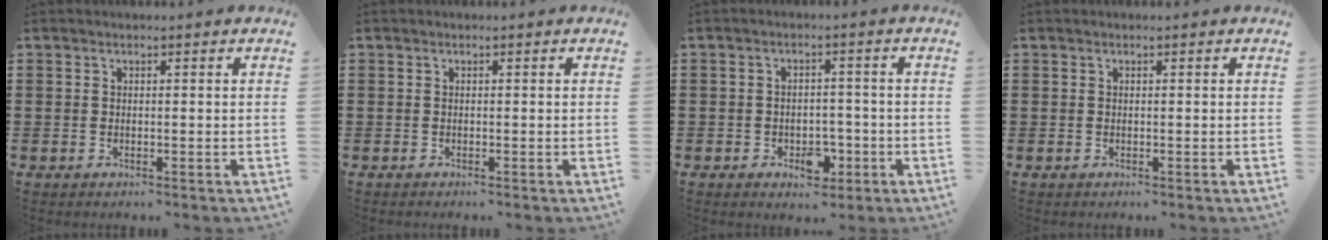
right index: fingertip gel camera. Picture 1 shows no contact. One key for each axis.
{"total": 0.0}
{"total": 4.2, "fx": -1.9, "fy": 2.8, "fz": 2.5, "tx": -0.037, "ty": 0.001, "tz": -0.034}
{"total": 0.0}